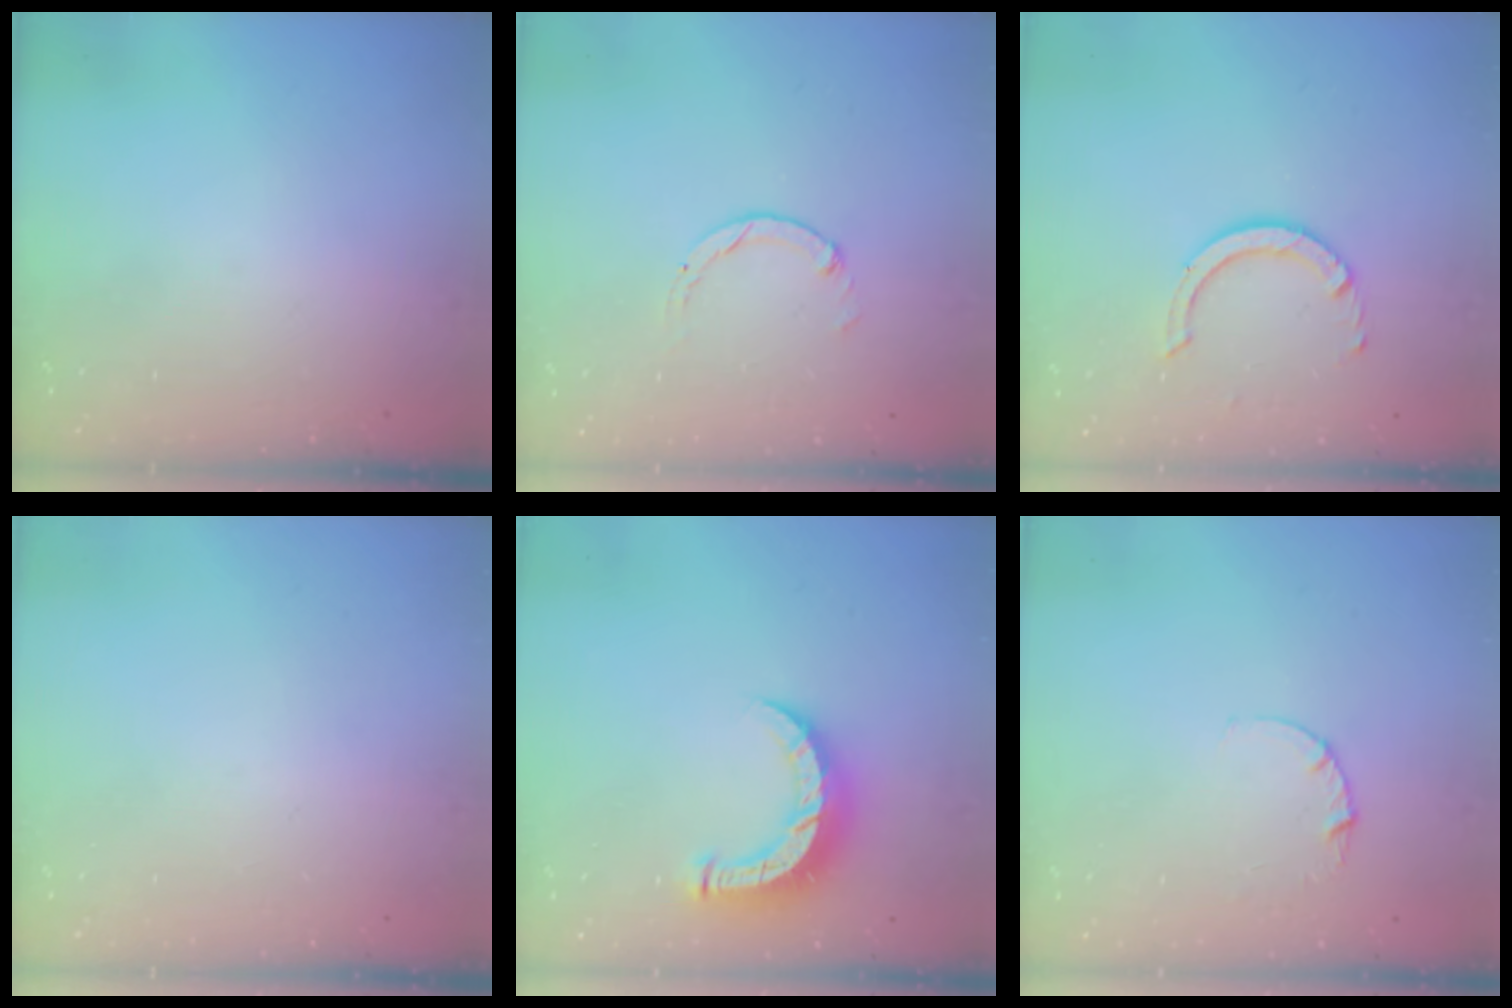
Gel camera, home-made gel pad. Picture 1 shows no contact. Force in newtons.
{"total": 0.7, "press": 0.7, "slide": 0.2}
{"total": 7.3, "press": 7.3, "slide": 0.5}
{"total": 0.0}
{"total": 9.2, "press": 9.1, "slide": 0.6}
{"total": 2.8, "press": 2.8, "slide": 0.3}